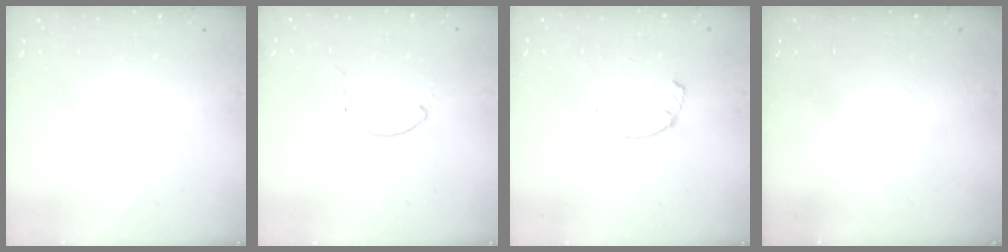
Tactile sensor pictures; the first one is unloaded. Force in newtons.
{"total": 0.0}
{"total": 2.3, "press": 2.3, "slide": 0.4}
{"total": 0.0}